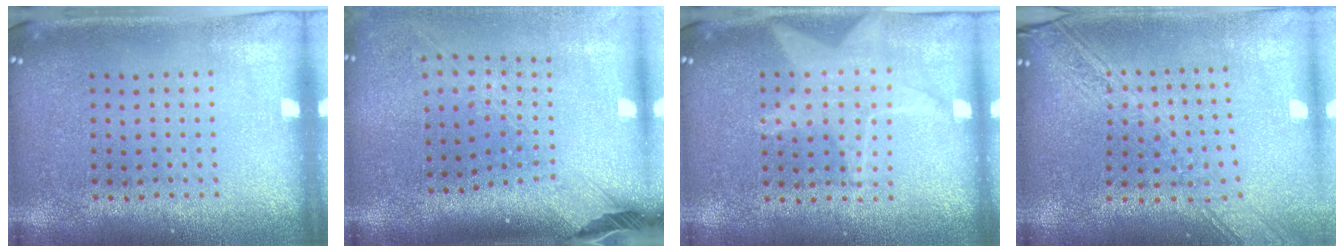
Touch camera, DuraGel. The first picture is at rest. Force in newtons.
{"total": 2.7, "press": 2.0, "slide": 1.8}
{"total": 1.3, "press": 1.3, "slide": 0.3}
{"total": 2.5, "press": 2.0, "slide": 1.4}